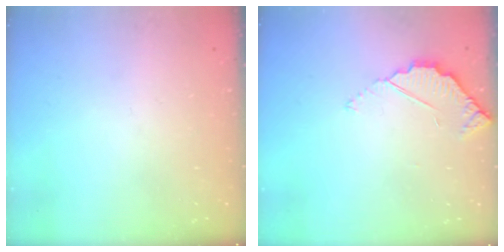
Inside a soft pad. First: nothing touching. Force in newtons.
{"total": 3.0, "press": 3.0, "slide": 0.3}